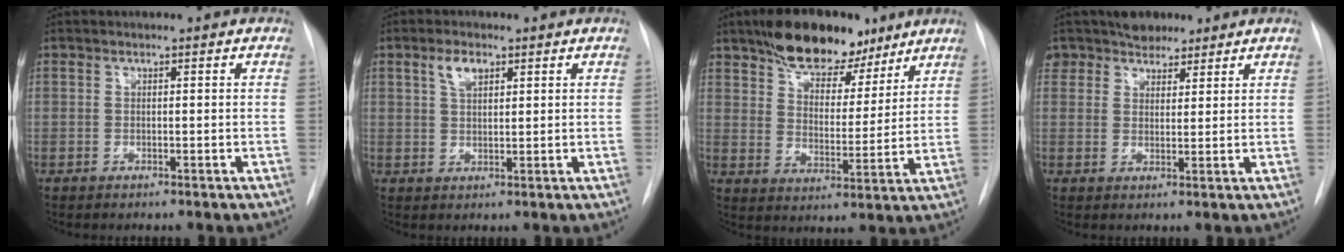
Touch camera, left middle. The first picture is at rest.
{"total": 3.2, "force": [1.8, 1.6, 2.2], "torque": [-0.046, 0.005, 0.036]}
{"total": 13.0, "force": [9.6, 6.0, 6.4], "torque": [-0.095, 0.012, 0.157]}
{"total": 5.6, "force": [4.3, 3.5, 1.0], "torque": [-0.014, 0.010, 0.078]}